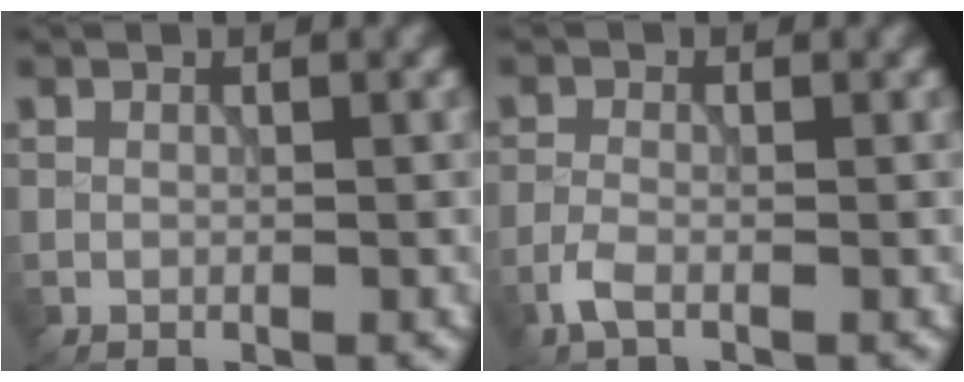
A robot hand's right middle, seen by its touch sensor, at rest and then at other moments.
{"total": 1.9, "force": [-1.2, 0.6, 1.4], "torque": [-0.037, -0.001, -0.032]}